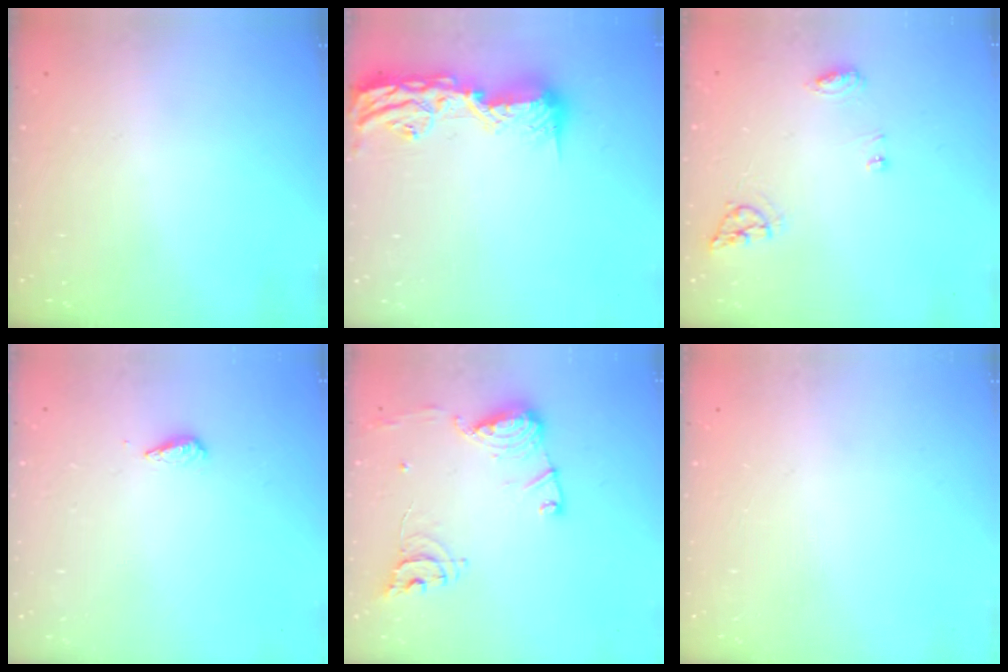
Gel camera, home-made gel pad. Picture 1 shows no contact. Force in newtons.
{"total": 16.3, "press": 15.9, "slide": 3.5}
{"total": 6.6, "press": 6.5, "slide": 0.6}
{"total": 2.9, "press": 2.9, "slide": 0.4}
{"total": 15.3, "press": 15.2, "slide": 1.4}
{"total": 0.0}